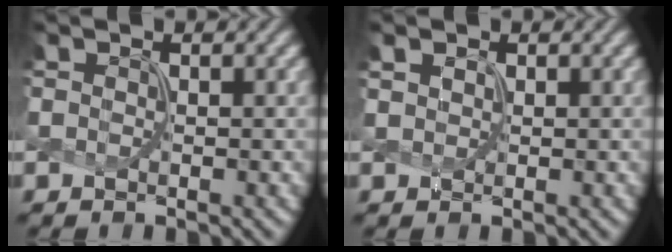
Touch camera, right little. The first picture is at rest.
{"total": 0.6, "force": [0.6, 0.2, 0.1], "torque": [-0.009, 0.002, 0.018]}